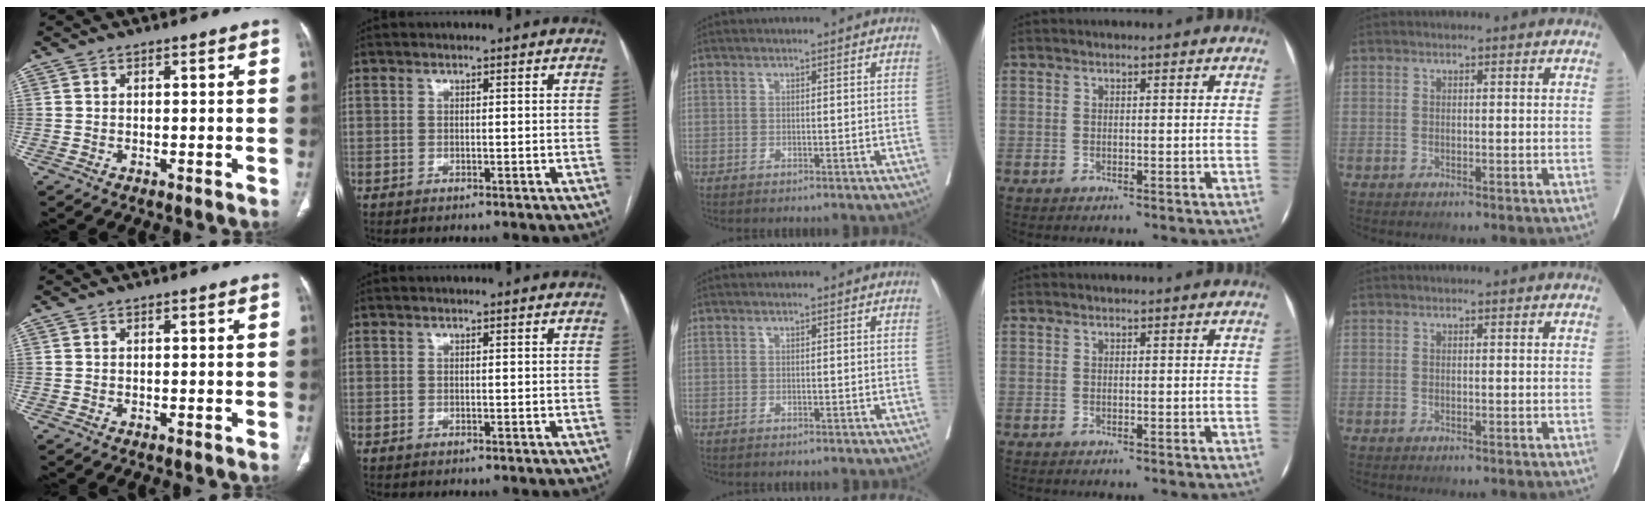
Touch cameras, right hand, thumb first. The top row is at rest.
{}